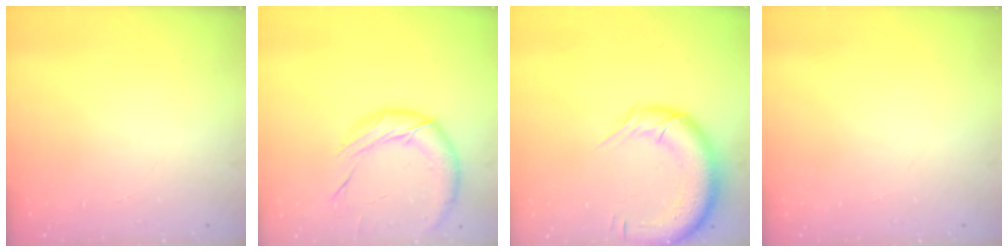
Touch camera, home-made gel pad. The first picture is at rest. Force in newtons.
{"total": 13.1, "press": 13.0, "slide": 1.8}
{"total": 14.0, "press": 13.6, "slide": 3.1}
{"total": 0.0}